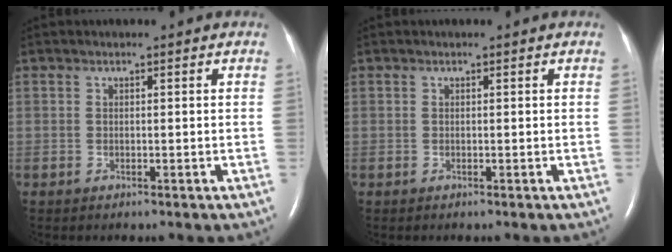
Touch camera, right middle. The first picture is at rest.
{"total": 0.0}